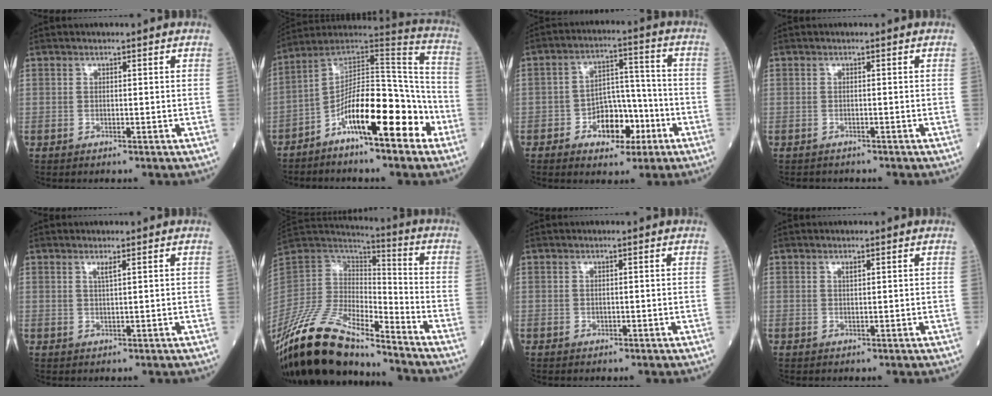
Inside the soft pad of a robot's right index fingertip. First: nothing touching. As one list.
[{"total": 16.8, "force": [-7.5, 4.5, 14.3], "torque": [-0.225, 0.038, -0.121]}, {"total": 8.7, "force": [-3.8, 4.9, 6.1], "torque": [-0.096, 0.024, -0.058]}, {"total": 1.6, "force": [-1.4, 0.6, 0.2], "torque": [-0.009, -0.001, -0.019]}, {"total": 1.3, "force": [0.8, -0.2, 1.0], "torque": [-0.022, -0.004, 0.015]}, {"total": 20.4, "force": [-16.8, 4.8, 10.5], "torque": [-0.231, 0.001, -0.320]}, {"total": 0.0}, {"total": 0.7, "force": [0.5, 0.1, 0.5], "torque": [-0.012, -0.002, 0.009]}]